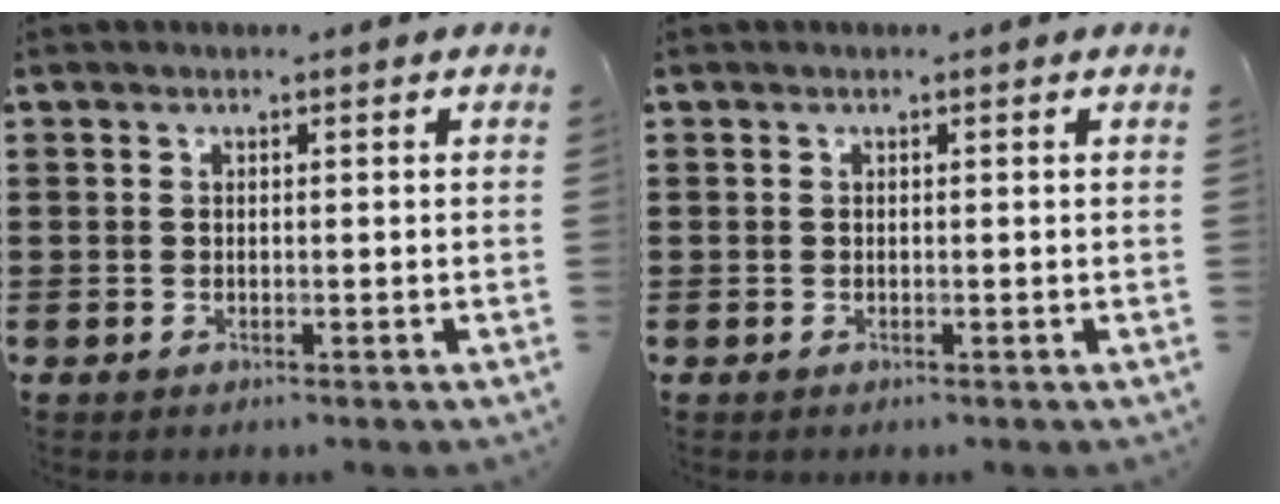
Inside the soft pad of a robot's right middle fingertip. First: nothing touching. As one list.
[{"total": 0.0}]